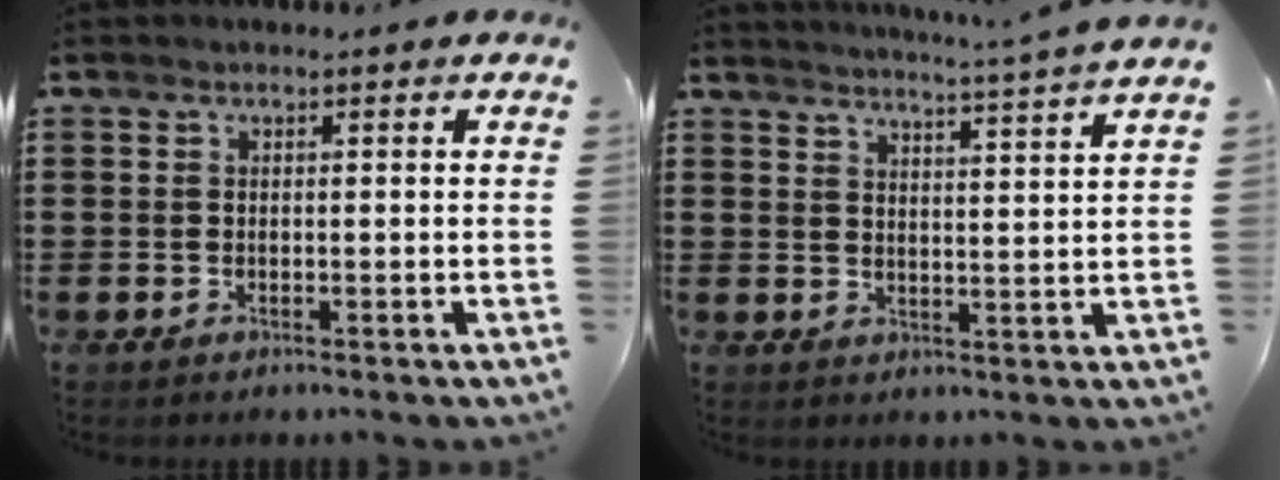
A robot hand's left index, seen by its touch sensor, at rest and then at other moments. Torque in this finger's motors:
{"motor_torque": [0.00, -2.14, -0.58, 0.03]}